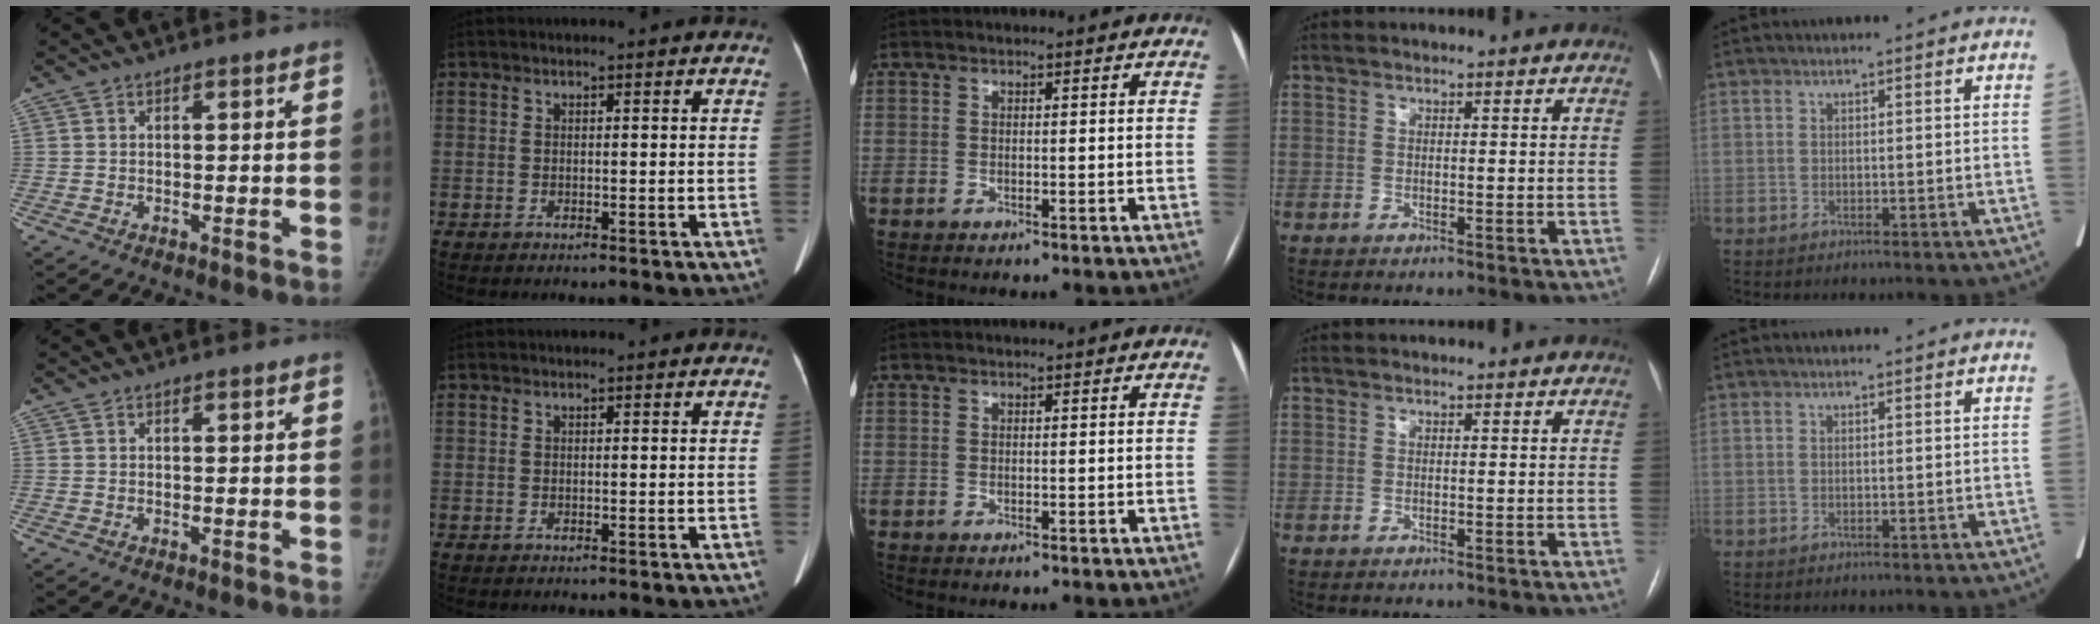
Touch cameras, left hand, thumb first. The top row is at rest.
{}